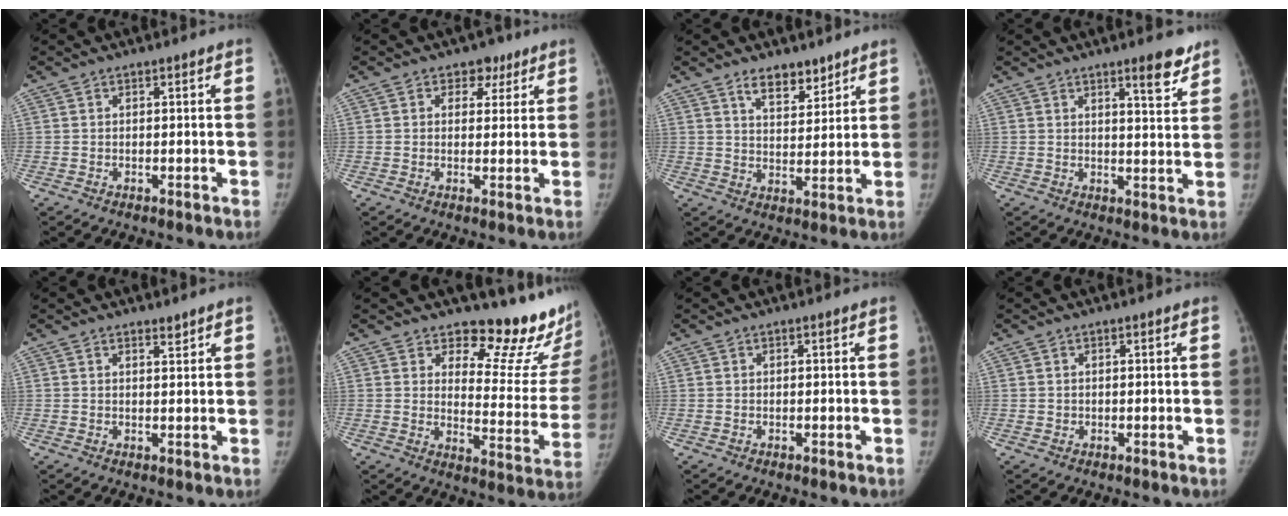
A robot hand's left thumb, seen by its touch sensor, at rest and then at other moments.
{"total": 4.1, "force": [2.2, 3.1, 1.4], "torque": [0.009, -0.007, 0.028]}
{"total": 6.6, "force": [4.9, 3.0, 3.3], "torque": [-0.026, -0.037, 0.084]}
{"total": 6.2, "force": [4.4, 1.3, 4.1], "torque": [-0.043, -0.031, 0.060]}
{"total": 1.2, "force": [1.1, 0.2, 0.5], "torque": [-0.003, -0.010, 0.019]}
{"total": 17.3, "force": [14.4, 6.2, 7.4], "torque": [-0.035, -0.143, 0.171]}
{"total": 0.0}
{"total": 0.0}